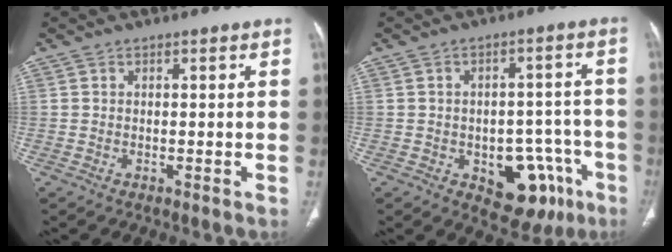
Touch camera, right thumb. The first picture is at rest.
{"total": 13.0, "force": [-5.6, 8.1, 8.6], "torque": [-0.065, 0.038, -0.061]}